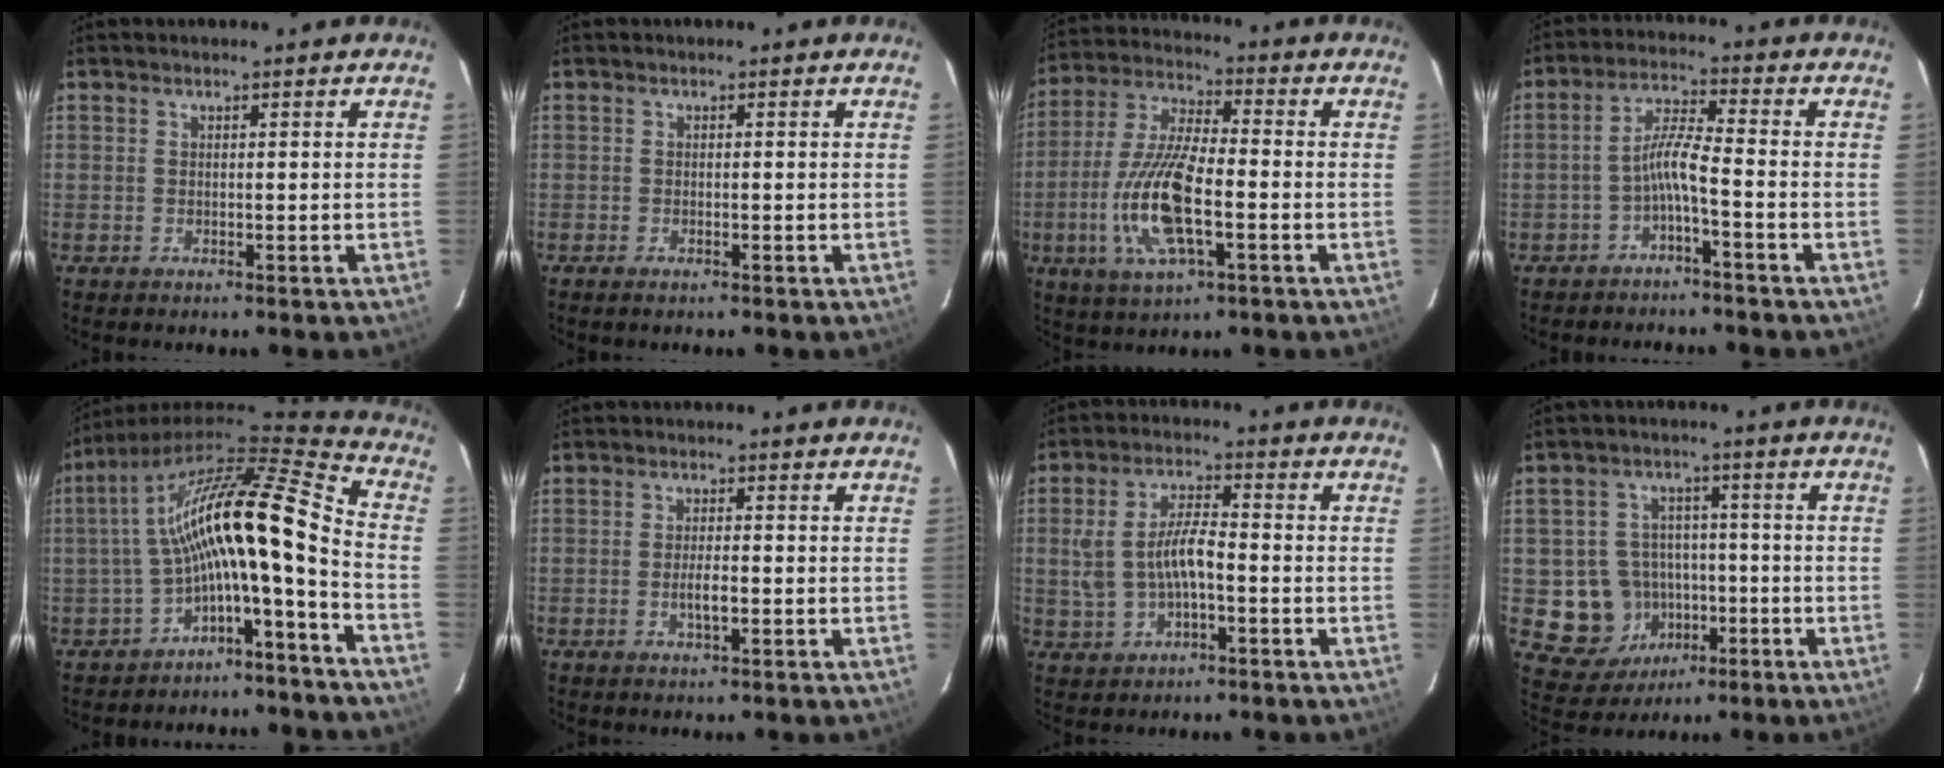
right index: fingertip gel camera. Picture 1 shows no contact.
{"total": 0.8, "force": [-0.6, 0.2, 0.5], "torque": [-0.010, 0.000, -0.012]}
{"total": 15.2, "force": [-4.1, 4.9, 13.8], "torque": [-0.292, -0.006, -0.080]}
{"total": 1.8, "force": [-1.0, 0.3, 1.4], "torque": [-0.028, 0.006, -0.021]}
{"total": 16.4, "force": [-4.3, 2.1, 15.7], "torque": [-0.263, 0.003, -0.080]}
{"total": 2.4, "force": [-0.8, 0.5, 2.3], "torque": [-0.044, -0.003, -0.012]}
{"total": 8.0, "force": [-1.4, 3.5, 7.0], "torque": [-0.144, 0.011, -0.018]}
{"total": 10.8, "force": [-2.9, 10.1, 2.5], "torque": [-0.076, 0.027, -0.023]}